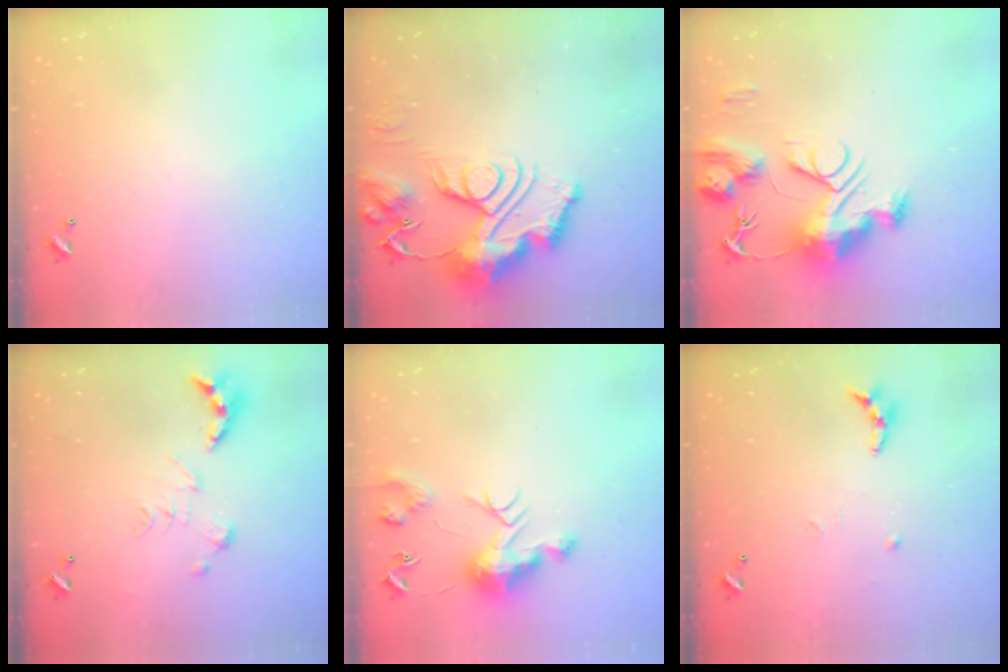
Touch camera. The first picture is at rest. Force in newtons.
{"total": 17.9, "press": 17.8, "slide": 1.9}
{"total": 14.8, "press": 14.7, "slide": 1.3}
{"total": 0.8, "press": 0.8, "slide": 0.3}
{"total": 10.0, "press": 10.0, "slide": 0.6}
{"total": 6.6, "press": 6.5, "slide": 0.6}